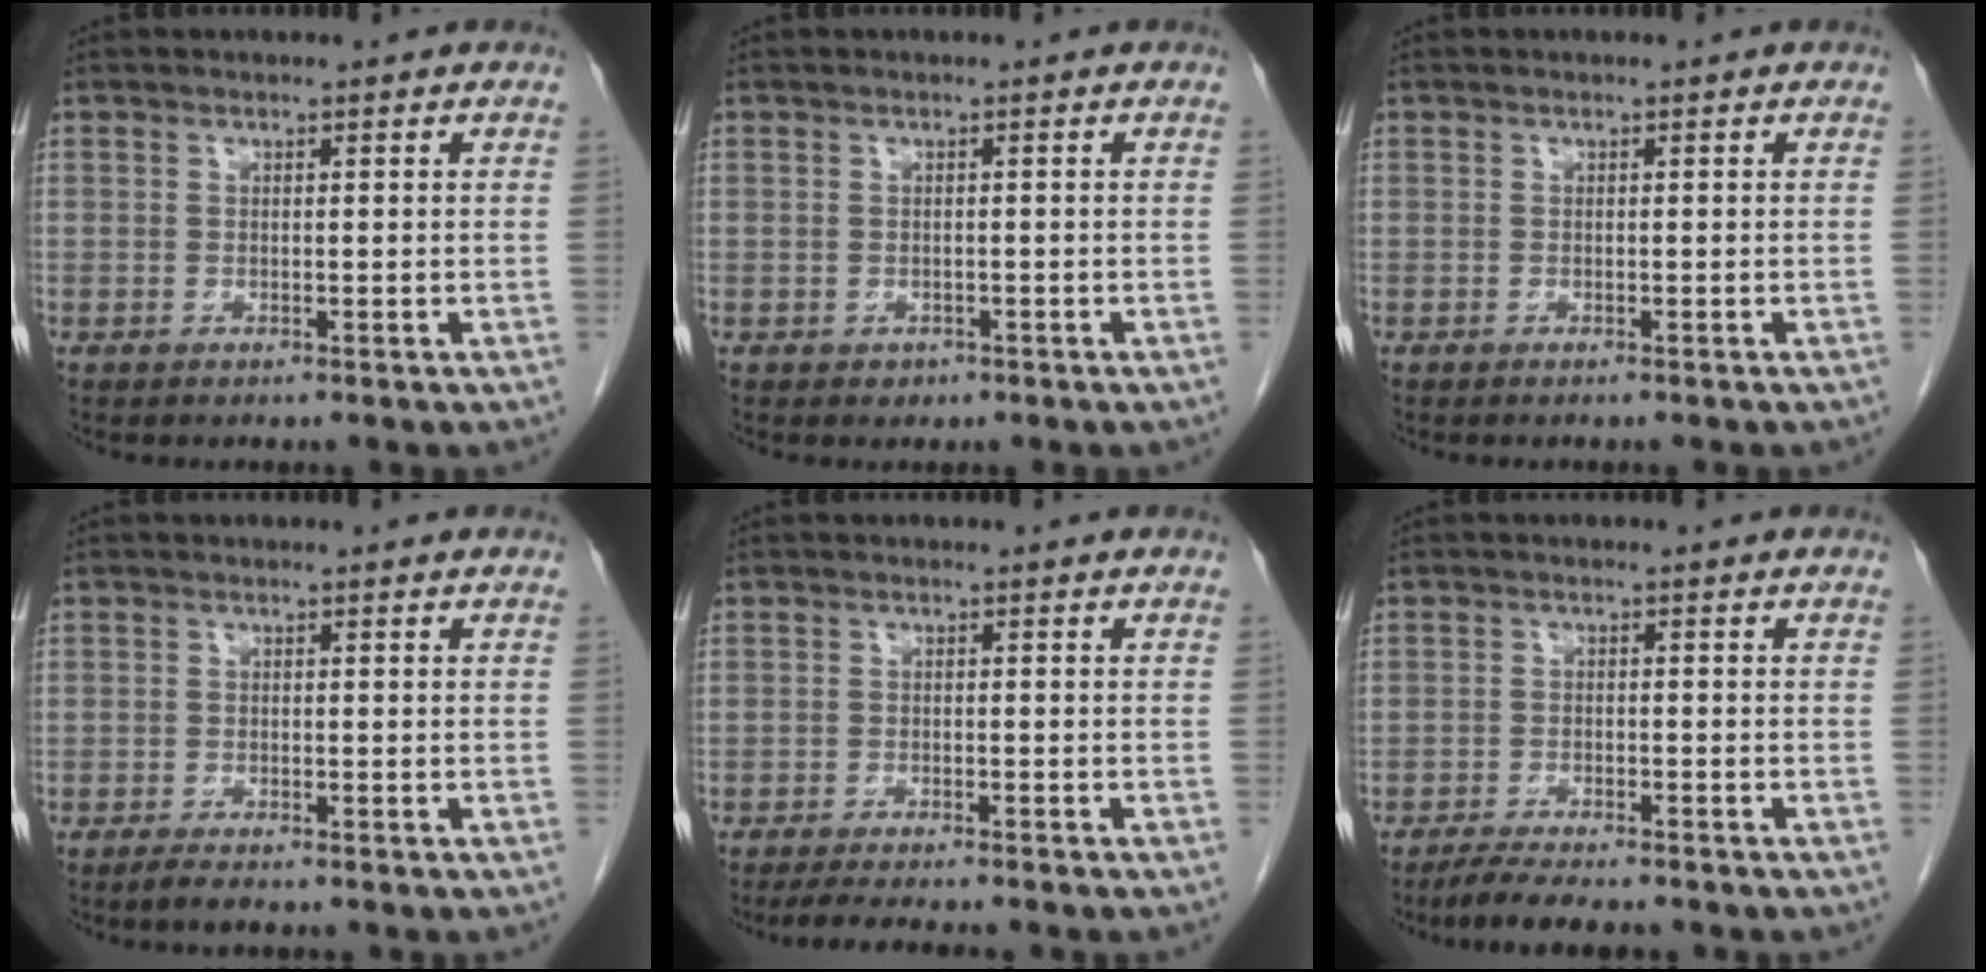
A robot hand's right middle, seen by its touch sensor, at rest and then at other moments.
{"total": 1.0, "force": [-0.5, 0.8, 0.2], "torque": [-0.003, 0.003, -0.004]}
{"total": 1.4, "force": [-1.2, 0.3, 0.6], "torque": [-0.010, -0.003, -0.013]}
{"total": 1.7, "force": [-1.4, 0.2, 1.0], "torque": [-0.025, -0.005, -0.025]}
{"total": 6.3, "force": [-5.5, 0.4, 3.2], "torque": [-0.044, -0.014, -0.082]}
{"total": 6.4, "force": [-5.5, 1.0, 3.1], "torque": [-0.049, -0.013, -0.090]}